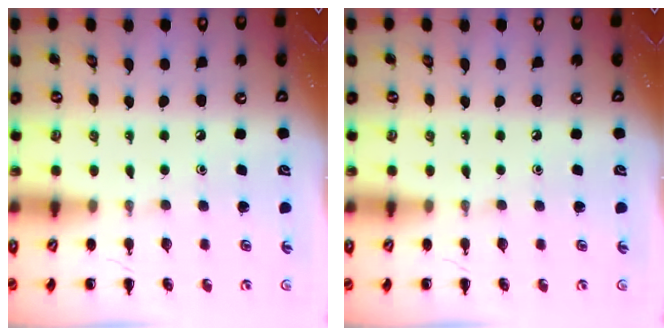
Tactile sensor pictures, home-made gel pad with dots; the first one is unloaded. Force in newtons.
{"total": 0.0}